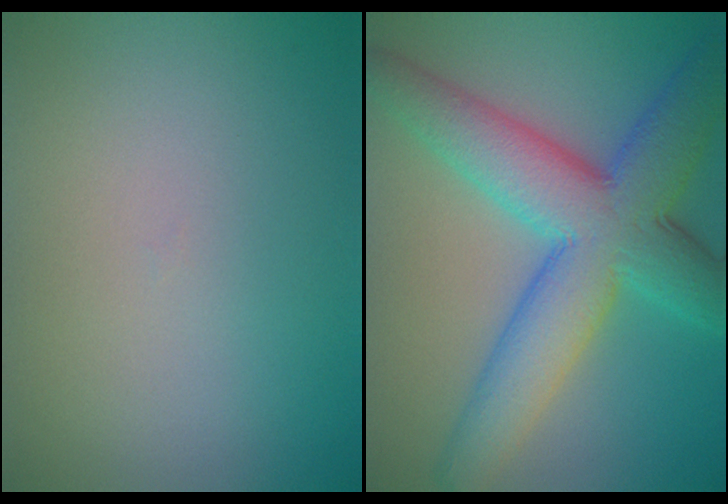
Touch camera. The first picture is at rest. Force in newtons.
{"total": 10.1, "press": 10.1, "slide": 0.4}